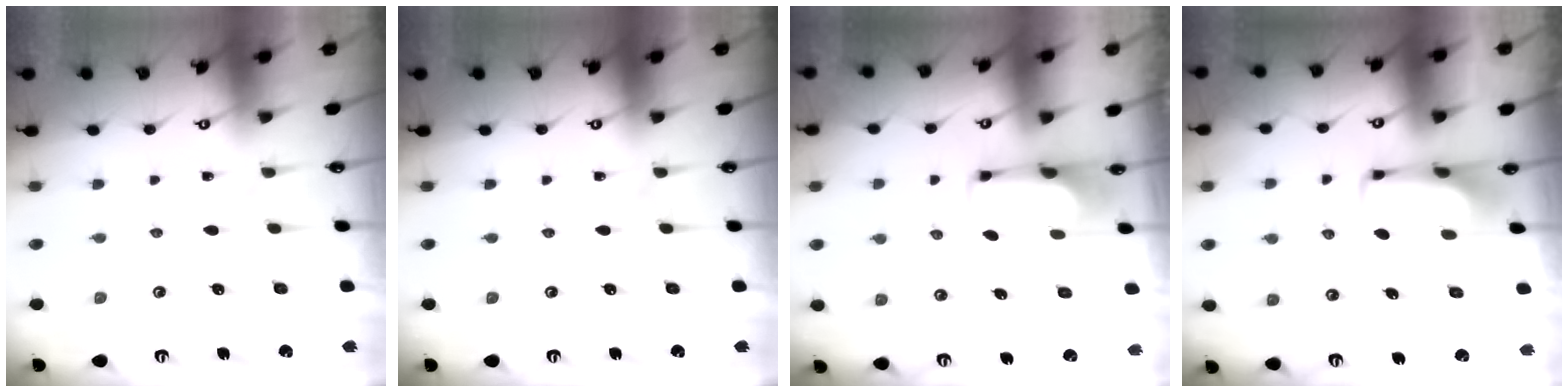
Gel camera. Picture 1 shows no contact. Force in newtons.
{"total": 0.0}
{"total": 2.5, "press": 2.3, "slide": 0.9}
{"total": 1.5, "press": 1.5, "slide": 0.4}